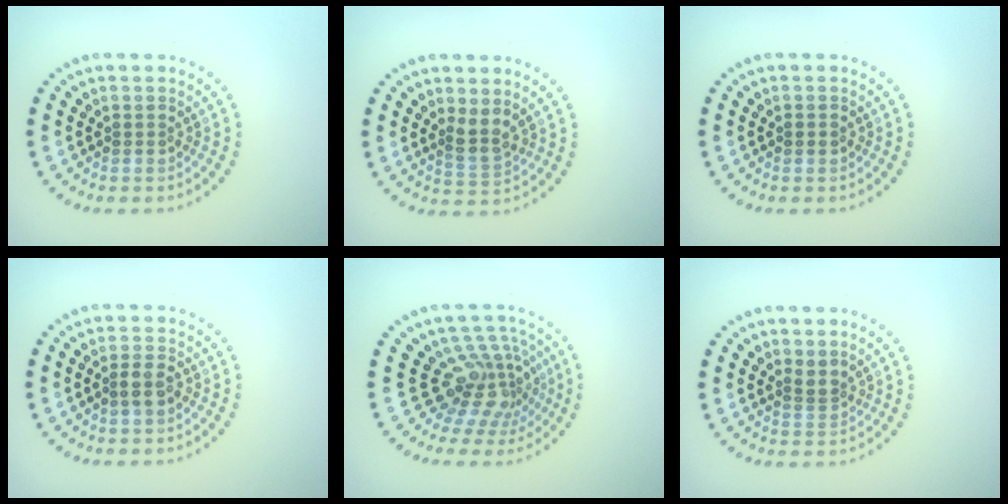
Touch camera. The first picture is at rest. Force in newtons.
{"total": 2.2, "press": 1.7, "slide": 1.3}
{"total": 0.8, "press": 0.8, "slide": 0.1}
{"total": 1.8, "press": 1.8, "slide": 0.4}
{"total": 4.5, "press": 3.1, "slide": 3.2}
{"total": 1.1, "press": 0.7, "slide": 0.9}